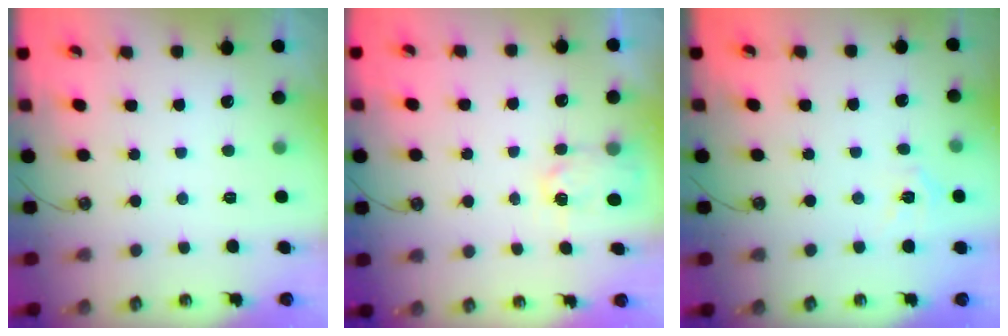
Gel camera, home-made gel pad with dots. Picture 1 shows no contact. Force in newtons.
{"total": 3.3, "press": 3.3, "slide": 0.3}
{"total": 5.4, "press": 5.3, "slide": 0.6}